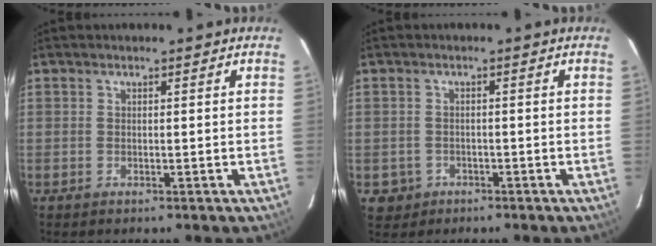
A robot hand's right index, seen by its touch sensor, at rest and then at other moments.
{"total": 3.5, "force": [-1.2, 3.2, 0.5], "torque": [-0.022, 0.006, -0.014]}